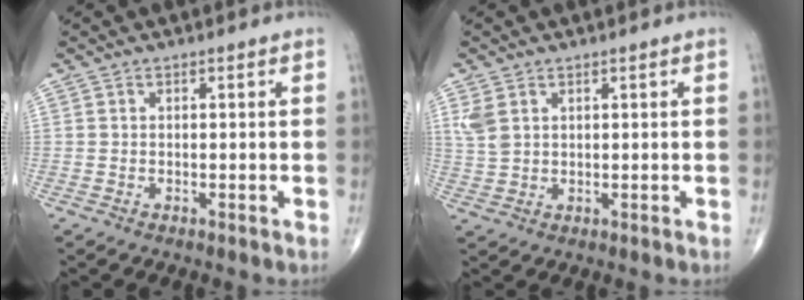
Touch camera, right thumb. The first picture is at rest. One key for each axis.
{"total": 3.5, "fx": 1.6, "fy": 2.2, "fz": 2.1, "tx": -0.047, "ty": -0.001, "tz": 0.045}